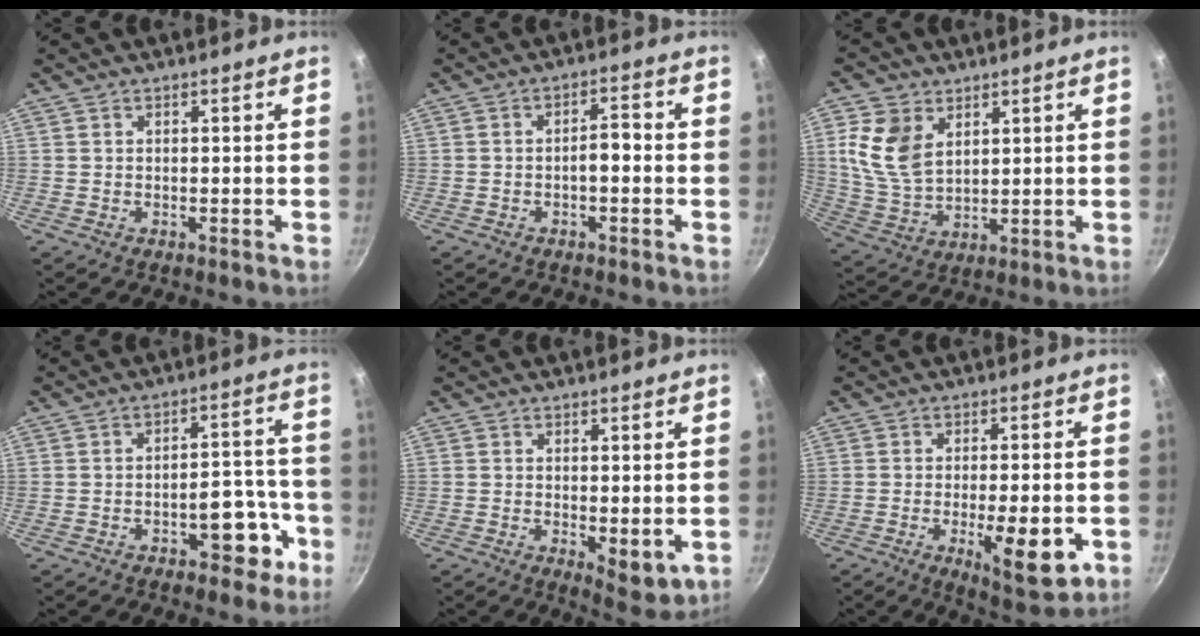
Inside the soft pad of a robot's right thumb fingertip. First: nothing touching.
{"total": 3.4, "force": [-1.1, 1.4, 2.9], "torque": [-0.038, 0.021, -0.018]}
{"total": 10.1, "force": [4.1, 6.0, 7.0], "torque": [-0.138, -0.019, 0.091]}
{"total": 9.2, "force": [-4.4, 4.9, 6.4], "torque": [-0.044, 0.047, -0.050]}
{"total": 5.9, "force": [-0.3, 2.6, 5.3], "torque": [-0.063, -0.015, 0.003]}
{"total": 11.5, "force": [-3.6, 3.6, 10.3], "torque": [-0.133, 0.000, -0.042]}